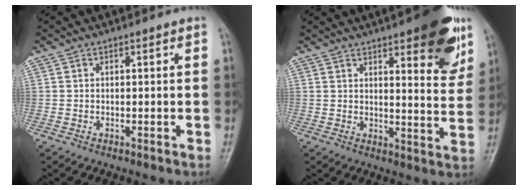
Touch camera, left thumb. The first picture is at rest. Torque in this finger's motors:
{"motor_torque": [1.47, 1.24, 1.14, -1.15, 0.02]}